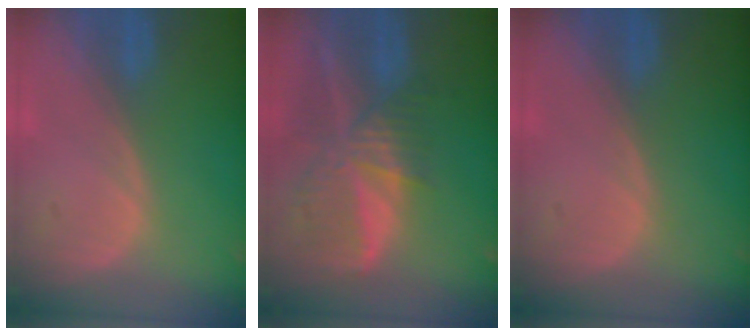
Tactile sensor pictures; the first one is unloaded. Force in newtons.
{"total": 9.3, "press": 8.0, "slide": 4.7}
{"total": 0.0}